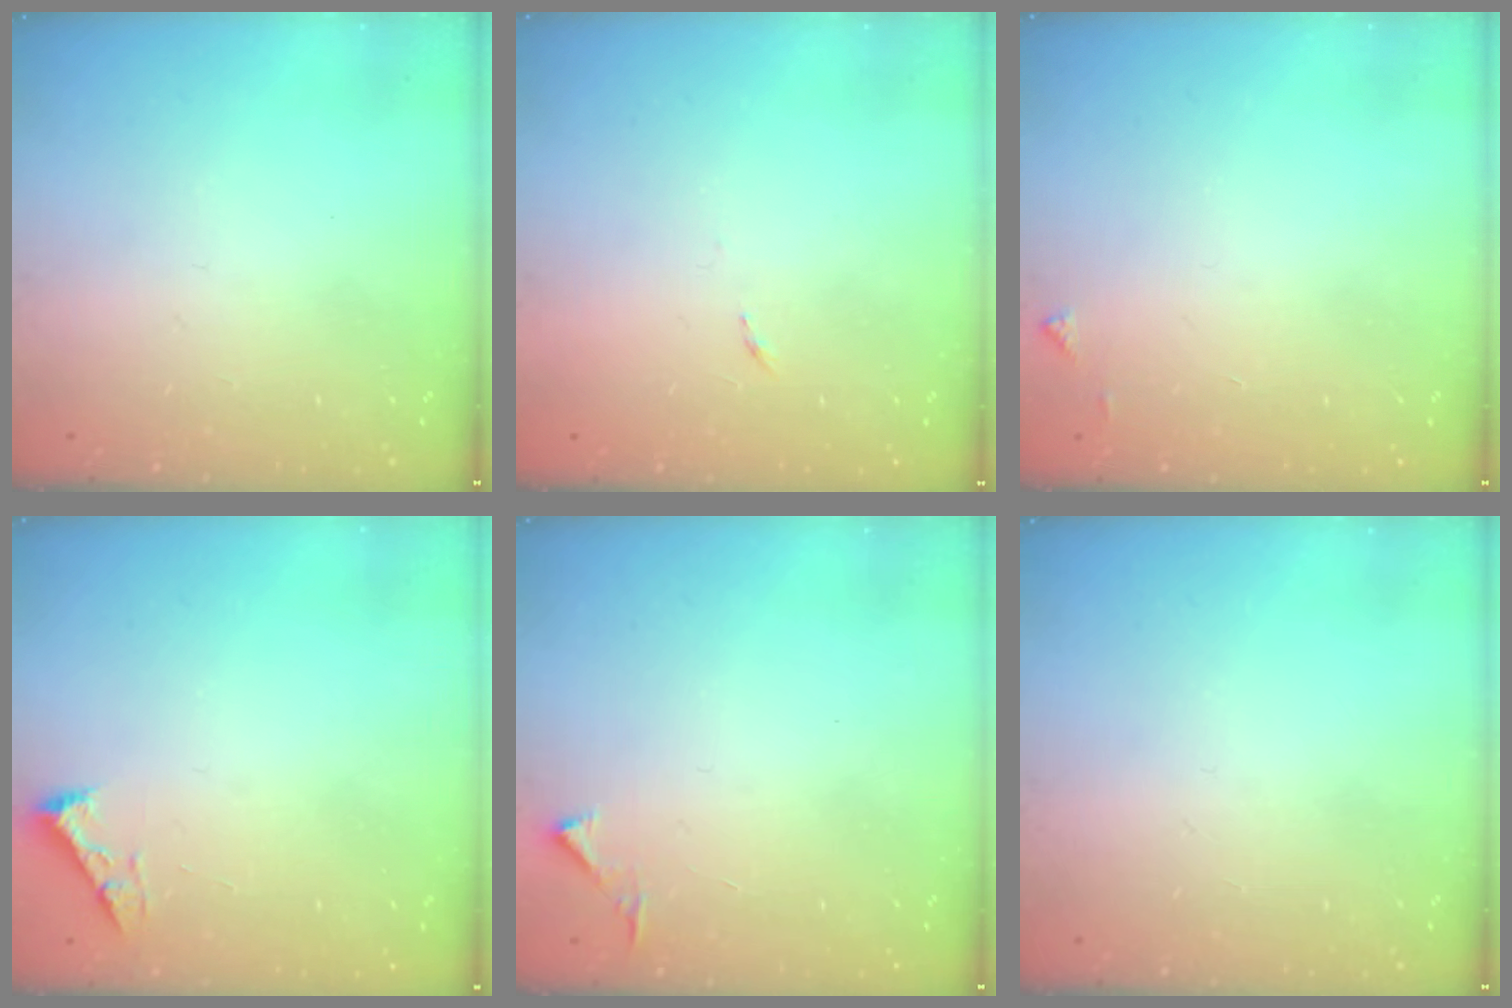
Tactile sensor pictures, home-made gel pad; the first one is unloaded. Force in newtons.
{"total": 2.6, "press": 2.6, "slide": 0.4}
{"total": 3.8, "press": 3.7, "slide": 0.6}
{"total": 2.5, "press": 2.5, "slide": 0.3}
{"total": 2.8, "press": 2.8, "slide": 0.3}
{"total": 0.0}